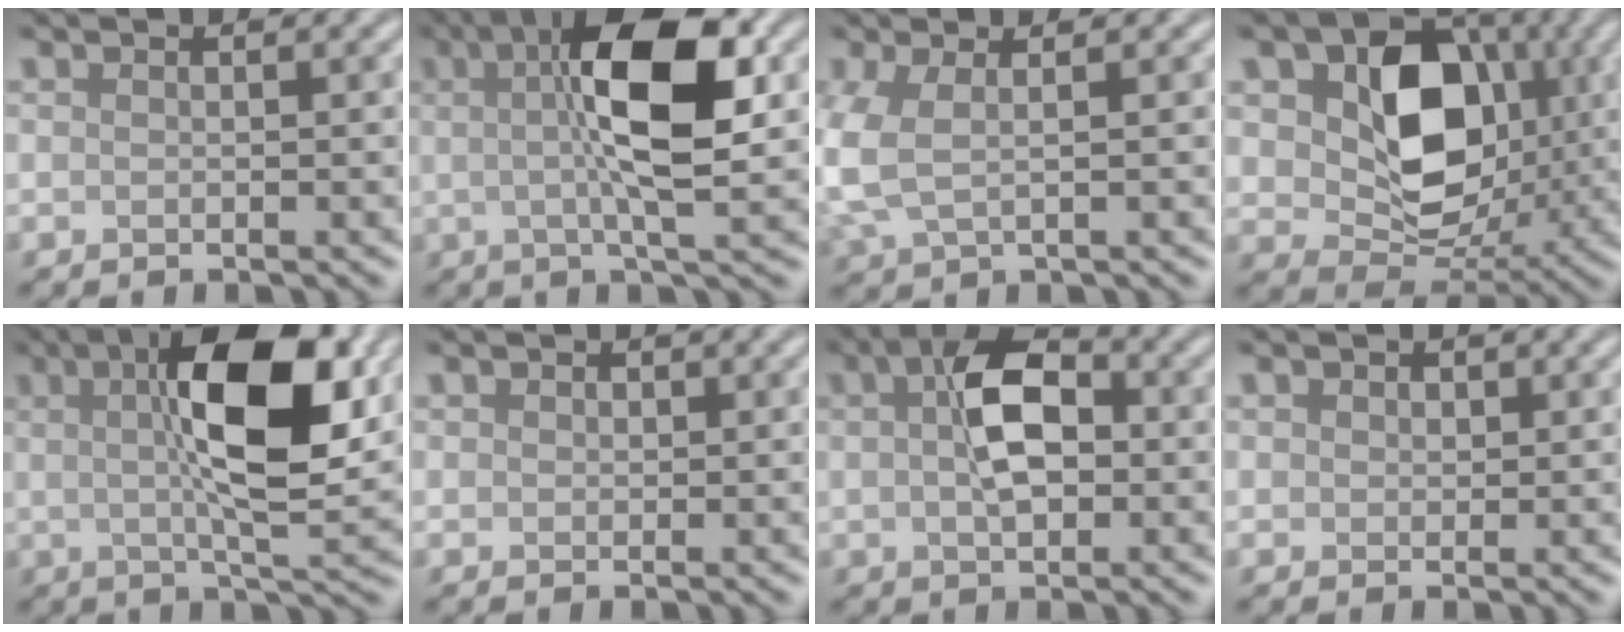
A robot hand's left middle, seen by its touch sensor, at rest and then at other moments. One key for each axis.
{"total": 8.5, "fx": 1.7, "fy": 1.9, "fz": 8.1, "tx": -0.126, "ty": 0.014, "tz": 0.034}
{"total": 2.6, "fx": 0.1, "fy": 1.1, "fz": 2.3, "tx": -0.084, "ty": 0.007, "tz": 0.011}
{"total": 9.2, "fx": 1.8, "fy": 6.8, "fz": 5.9, "tx": -0.119, "ty": -0.006, "tz": 0.044}
{"total": 9.9, "fx": 2.3, "fy": 2.5, "fz": 9.3, "tx": -0.152, "ty": 0.012, "tz": 0.049}
{"total": 0.9, "fx": 0.3, "fy": -0.2, "fz": -0.8, "tx": 0.005, "ty": 0.005, "tz": 0.016}
{"total": 4.7, "fx": 0.8, "fy": 2.4, "fz": 4.0, "tx": -0.080, "ty": 0.018, "tz": 0.016}
{"total": 1.0, "fx": 0.7, "fy": 0.3, "fz": -0.6, "tx": 0.000, "ty": 0.005, "tz": 0.017}